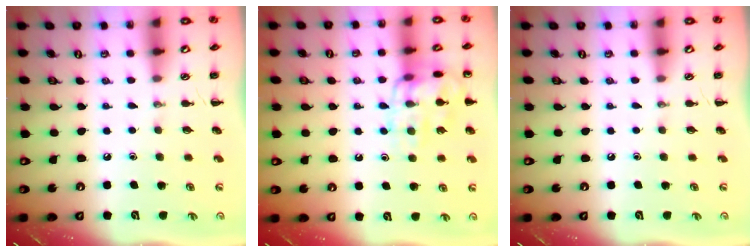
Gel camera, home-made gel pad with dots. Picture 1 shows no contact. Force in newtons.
{"total": 13.8, "press": 13.8, "slide": 0.9}
{"total": 0.0}